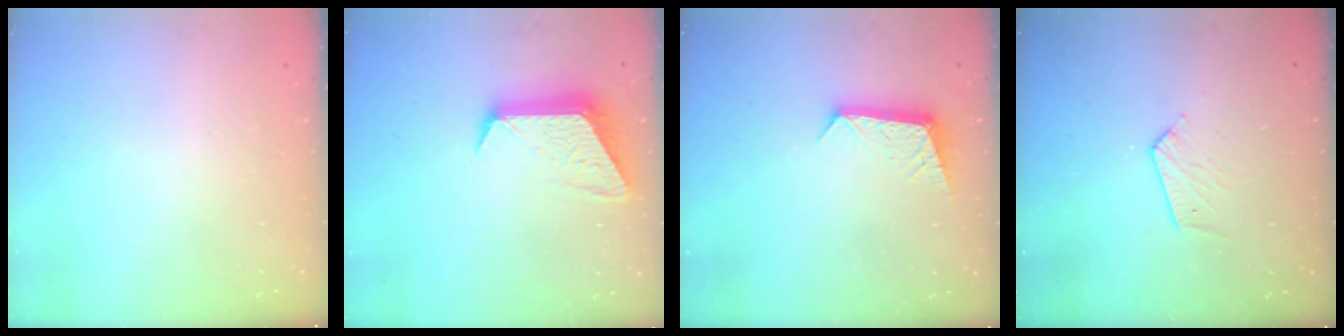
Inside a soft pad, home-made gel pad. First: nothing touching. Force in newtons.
{"total": 11.4, "press": 11.4, "slide": 0.9}
{"total": 8.2, "press": 8.2, "slide": 0.9}
{"total": 3.7, "press": 3.7, "slide": 0.3}